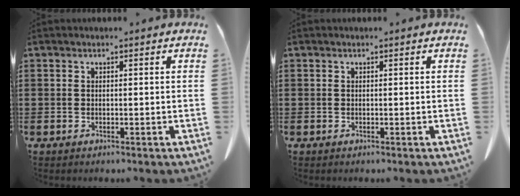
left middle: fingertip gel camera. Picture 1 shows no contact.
{"total": 0.0}